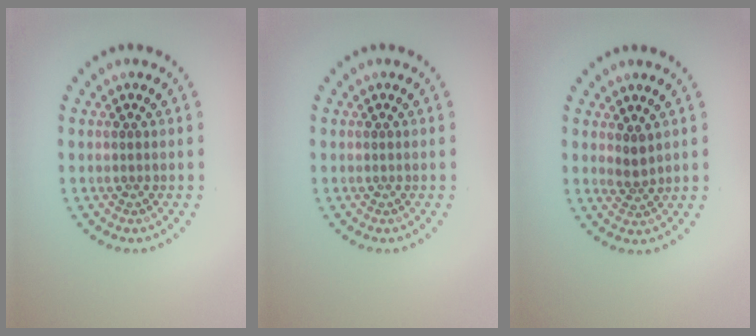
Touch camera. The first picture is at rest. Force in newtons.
{"total": 0.0}
{"total": 1.5, "press": 1.2, "slide": 0.9}